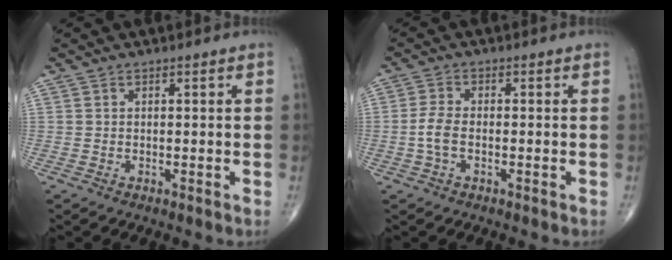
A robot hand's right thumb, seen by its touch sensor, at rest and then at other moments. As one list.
[{"total": 3.6, "force": [-0.8, 1.9, 3.0], "torque": [-0.070, 0.012, -0.021]}]